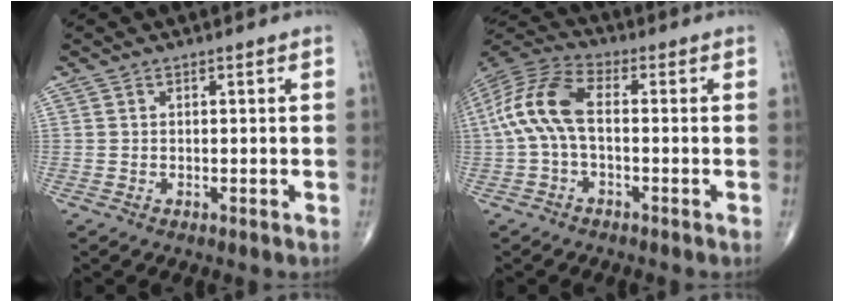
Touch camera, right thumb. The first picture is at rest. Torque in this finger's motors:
{"motor_torque": [1.00, 1.17, 1.10, -0.25, 0.14]}